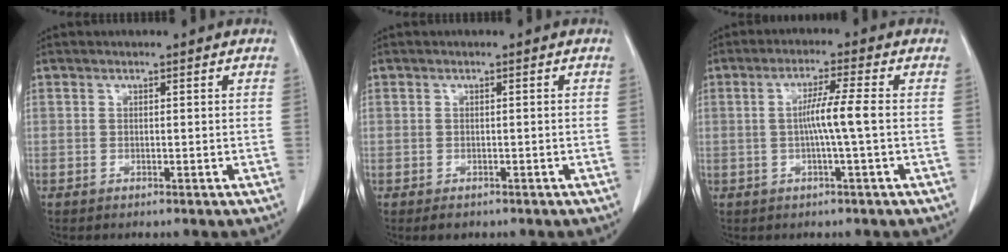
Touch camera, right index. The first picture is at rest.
{"total": 1.5, "force": [-1.0, 1.0, 0.6], "torque": [-0.009, 0.000, -0.009]}
{"total": 5.1, "force": [-0.4, -0.9, 5.0], "torque": [-0.090, 0.006, -0.007]}